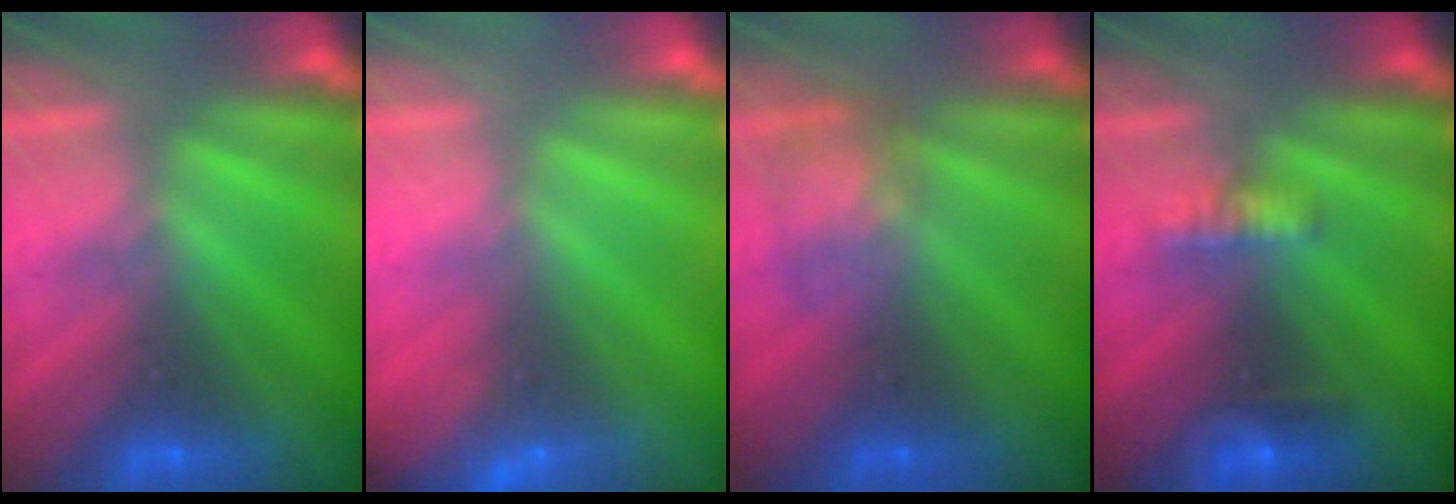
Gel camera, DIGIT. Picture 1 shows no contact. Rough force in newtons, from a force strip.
{"total": 2.9}
{"total": 2.3}
{"total": 3.2}